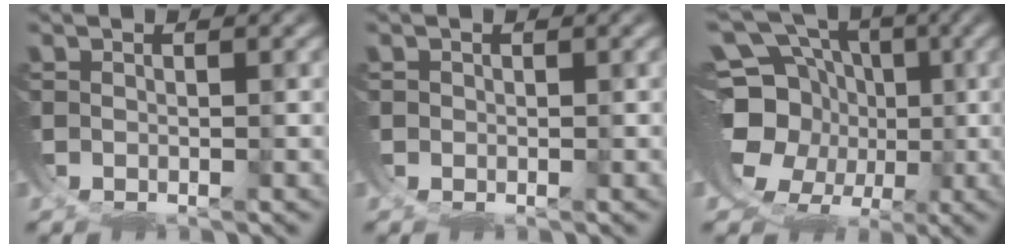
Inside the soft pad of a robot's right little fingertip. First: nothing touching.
{"total": 0.6, "force": [0.0, 0.6, -0.1], "torque": [-0.001, -0.003, 0.001]}
{"total": 13.7, "force": [0.4, 11.9, 6.8], "torque": [-0.148, -0.035, 0.003]}